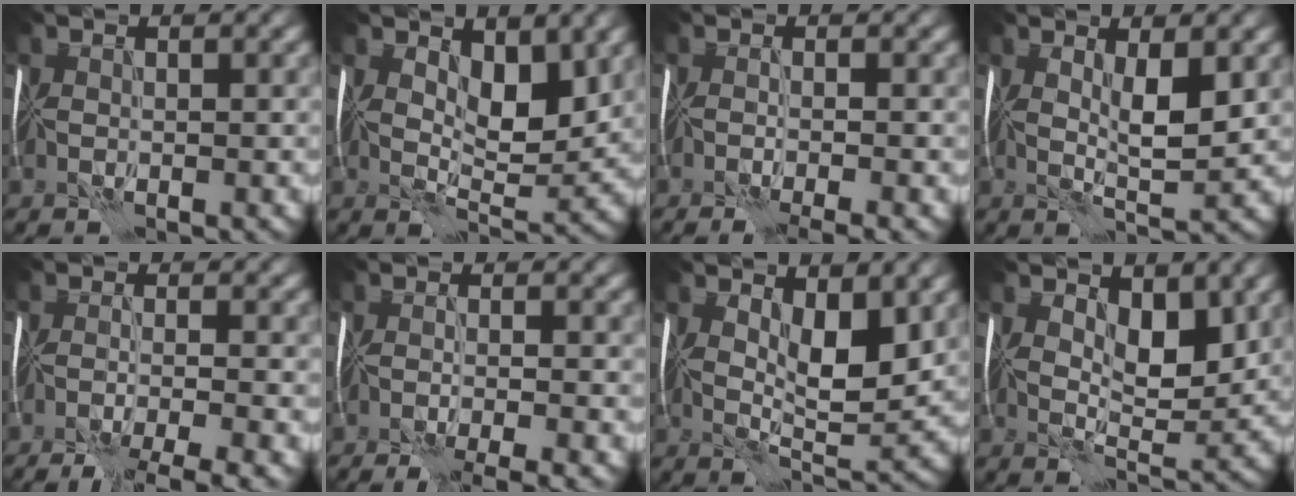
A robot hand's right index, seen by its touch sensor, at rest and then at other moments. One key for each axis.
{"total": 5.0, "fx": 2.2, "fy": 2.3, "fz": 3.8, "tx": -0.059, "ty": -0.012, "tz": 0.039}
{"total": 3.8, "fx": -2.3, "fy": 0.9, "fz": 2.9, "tx": -0.029, "ty": -0.003, "tz": -0.030}
{"total": 3.8, "fx": 1.0, "fy": 0.9, "fz": 3.5, "tx": -0.065, "ty": -0.003, "tz": 0.021}
{"total": 7.4, "fx": -5.6, "fy": 1.3, "fz": 4.6, "tx": -0.070, "ty": -0.019, "tz": -0.081}
{"total": 5.8, "fx": -4.2, "fy": 1.1, "fz": 3.8, "tx": -0.047, "ty": -0.014, "tz": -0.056}
{"total": 5.5, "fx": 1.8, "fy": 2.2, "fz": 4.7, "tx": -0.083, "ty": -0.008, "tz": 0.035}
{"total": 4.5, "fx": 1.9, "fy": 2.1, "fz": 3.4, "tx": -0.056, "ty": -0.010, "tz": 0.035}